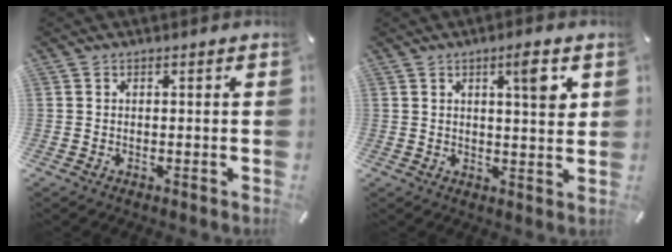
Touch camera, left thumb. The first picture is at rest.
{"total": 6.6, "force": [2.8, 1.3, 5.8], "torque": [-0.078, -0.013, 0.037]}